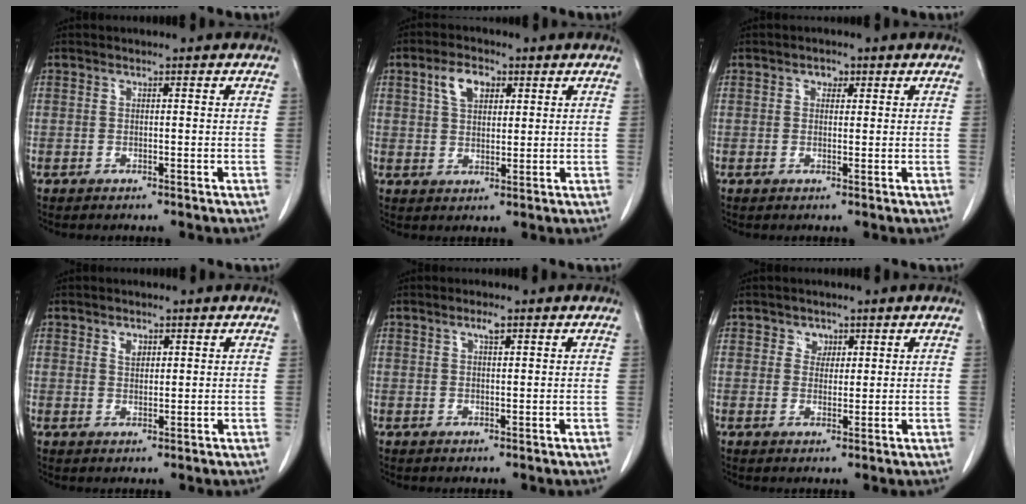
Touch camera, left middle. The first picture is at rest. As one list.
[{"total": 5.0, "force": [2.3, 3.0, 3.3], "torque": [-0.065, 0.012, 0.044]}, {"total": 1.6, "force": [0.8, 1.1, 0.8], "torque": [-0.012, 0.003, 0.011]}, {"total": 1.8, "force": [1.1, 1.2, 0.9], "torque": [-0.016, -0.002, 0.021]}, {"total": 1.6, "force": [1.0, 0.3, 1.2], "torque": [-0.023, 0.001, 0.018]}, {"total": 2.2, "force": [1.3, 1.7, 0.4], "torque": [-0.004, -0.003, 0.019]}]